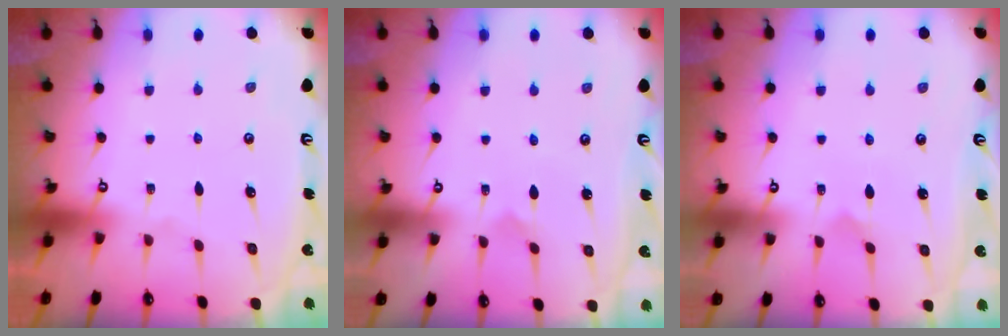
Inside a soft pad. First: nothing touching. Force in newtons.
{"total": 2.7, "press": 2.7, "slide": 0.3}
{"total": 4.4, "press": 4.4, "slide": 0.4}